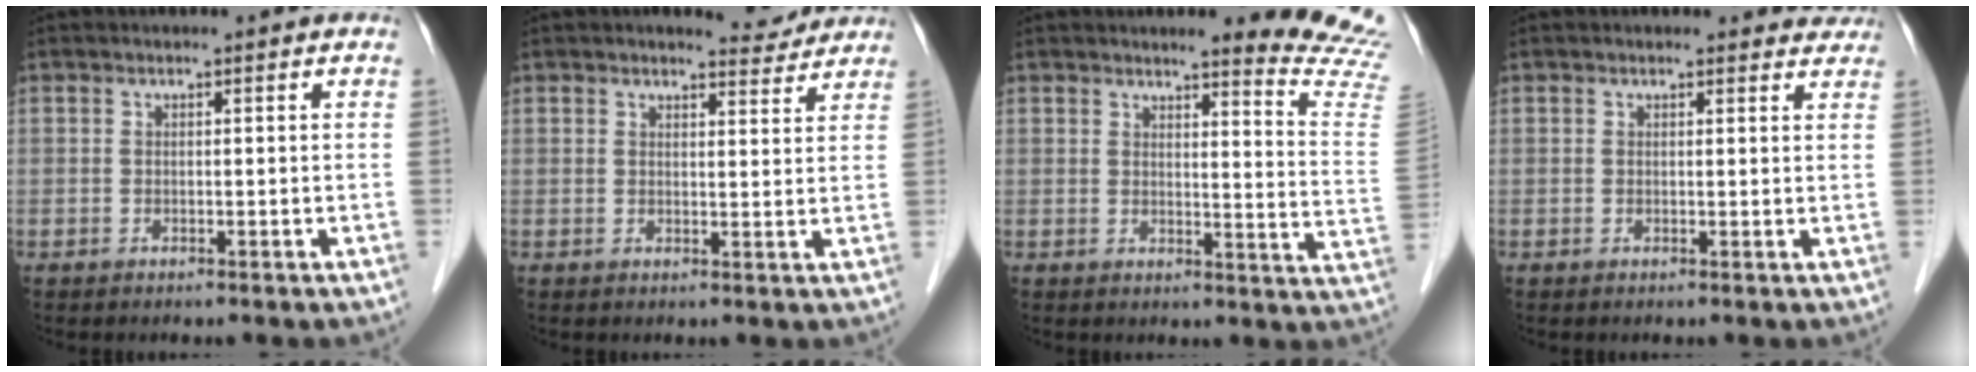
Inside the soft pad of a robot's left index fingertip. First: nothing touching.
{"total": 3.7, "force": [3.6, 0.8, 0.3], "torque": [-0.008, -0.006, 0.038]}
{"total": 13.1, "force": [12.6, -0.9, 3.1], "torque": [-0.022, -0.121, 0.114]}
{"total": 4.7, "force": [4.5, 1.4, 0.3], "torque": [0.011, -0.004, 0.029]}